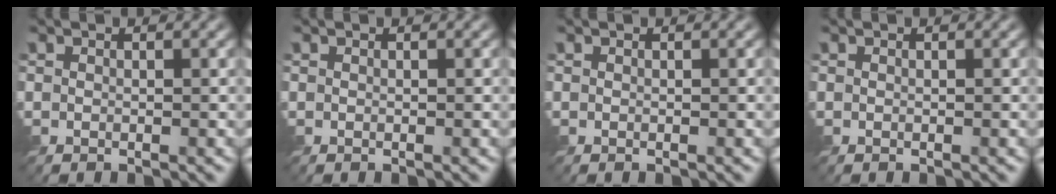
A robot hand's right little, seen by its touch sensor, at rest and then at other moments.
{"total": 0.0}
{"total": 0.0}
{"total": 0.0}